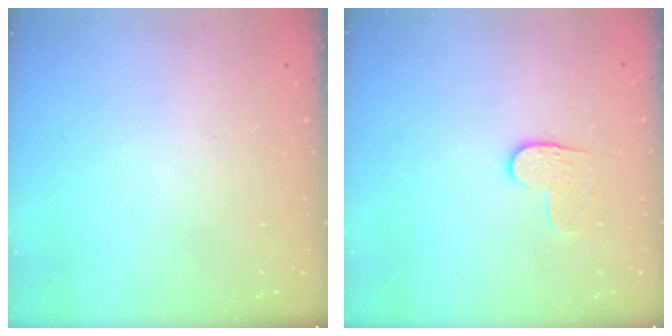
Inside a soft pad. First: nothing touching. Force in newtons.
{"total": 4.0, "press": 3.9, "slide": 0.4}